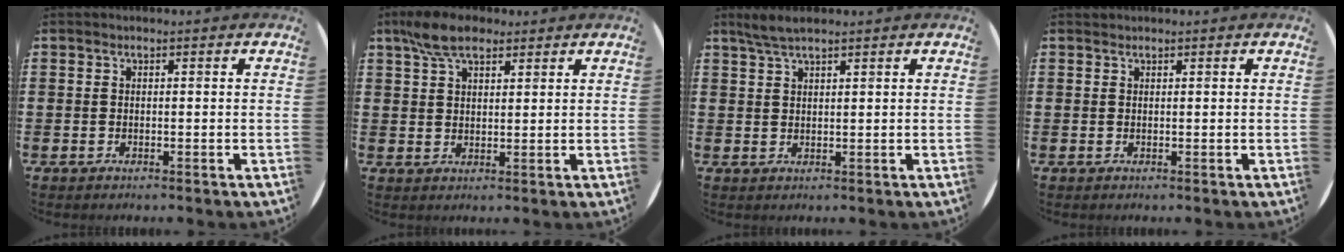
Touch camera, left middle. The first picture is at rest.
{"total": 6.0, "force": [4.5, 2.7, 2.9], "torque": [-0.061, 0.001, 0.083]}
{"total": 2.9, "force": [2.3, 0.4, 1.7], "torque": [-0.037, 0.004, 0.041]}
{"total": 0.0}